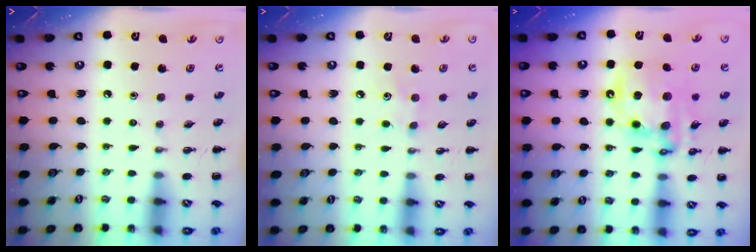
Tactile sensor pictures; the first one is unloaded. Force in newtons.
{"total": 4.3, "press": 4.1, "slide": 1.2}
{"total": 16.4, "press": 16.0, "slide": 3.5}